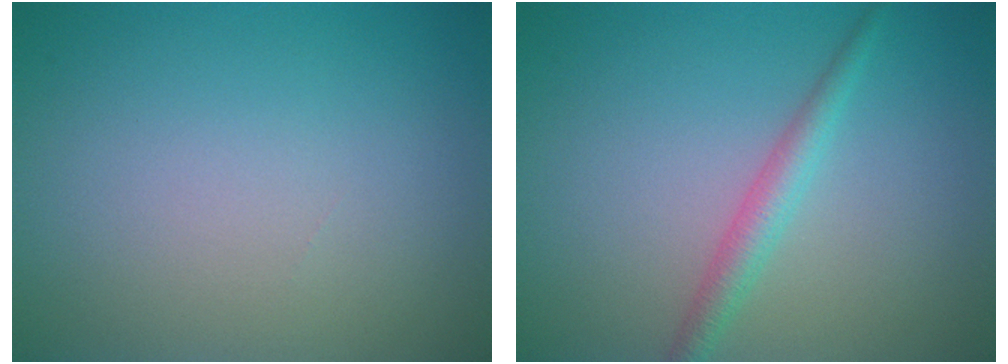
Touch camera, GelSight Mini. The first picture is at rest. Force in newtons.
{"total": 2.2, "press": 2.2, "slide": 0.0}